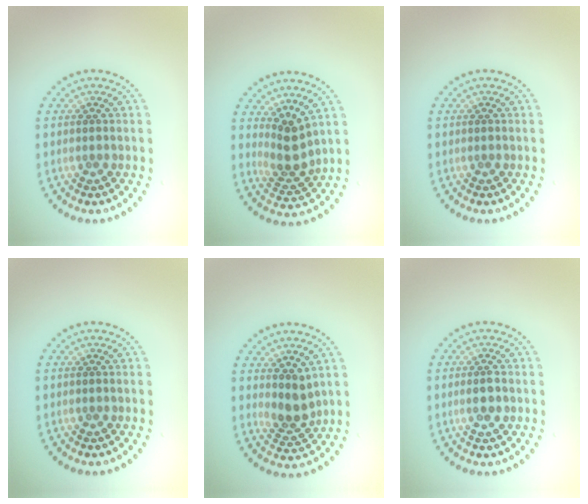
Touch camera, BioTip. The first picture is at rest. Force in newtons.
{"total": 2.7, "press": 1.9, "slide": 1.8}
{"total": 0.0}
{"total": 0.0}
{"total": 2.5, "press": 2.0, "slide": 1.6}
{"total": 1.4, "press": 1.4, "slide": 0.2}